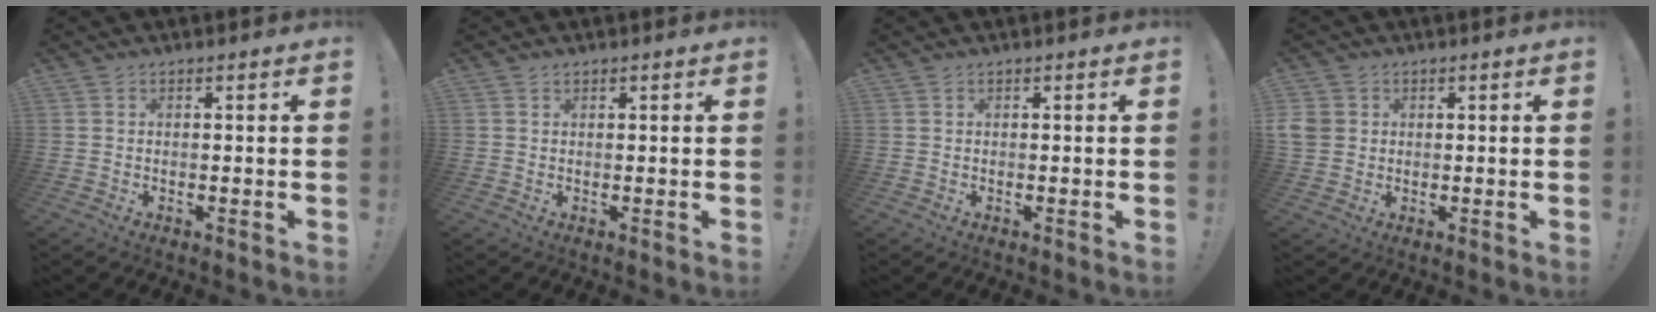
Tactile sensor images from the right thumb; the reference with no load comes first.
{"total": 0.6, "force": [0.5, 0.4, 0.2], "torque": [0.001, -0.002, 0.009]}
{"total": 0.0}
{"total": 4.7, "force": [1.0, 4.1, 2.0], "torque": [-0.049, 0.000, 0.022]}